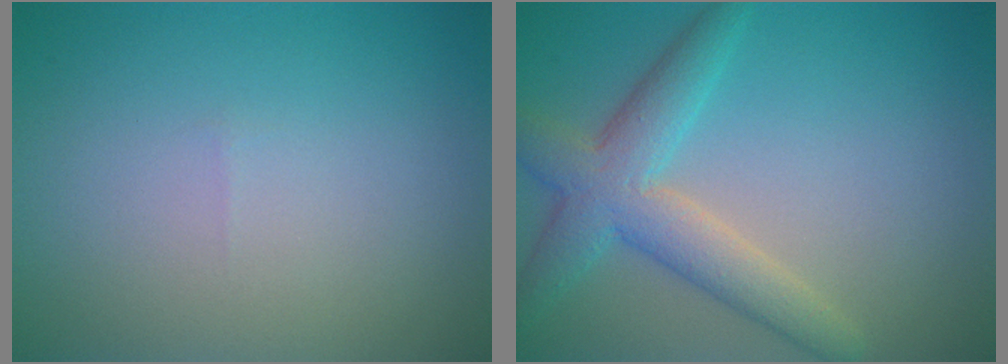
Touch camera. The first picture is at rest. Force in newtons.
{"total": 5.0, "press": 5.0, "slide": 0.2}